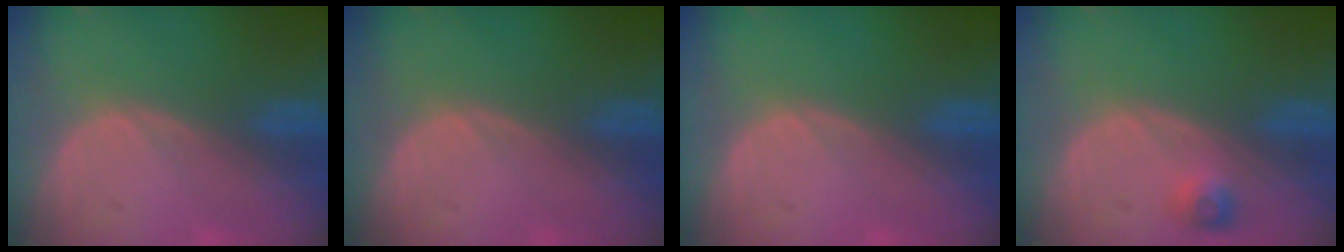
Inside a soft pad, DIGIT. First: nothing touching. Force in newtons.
{"total": 0.0}
{"total": 0.0}
{"total": 2.3, "press": 2.2, "slide": 0.7}